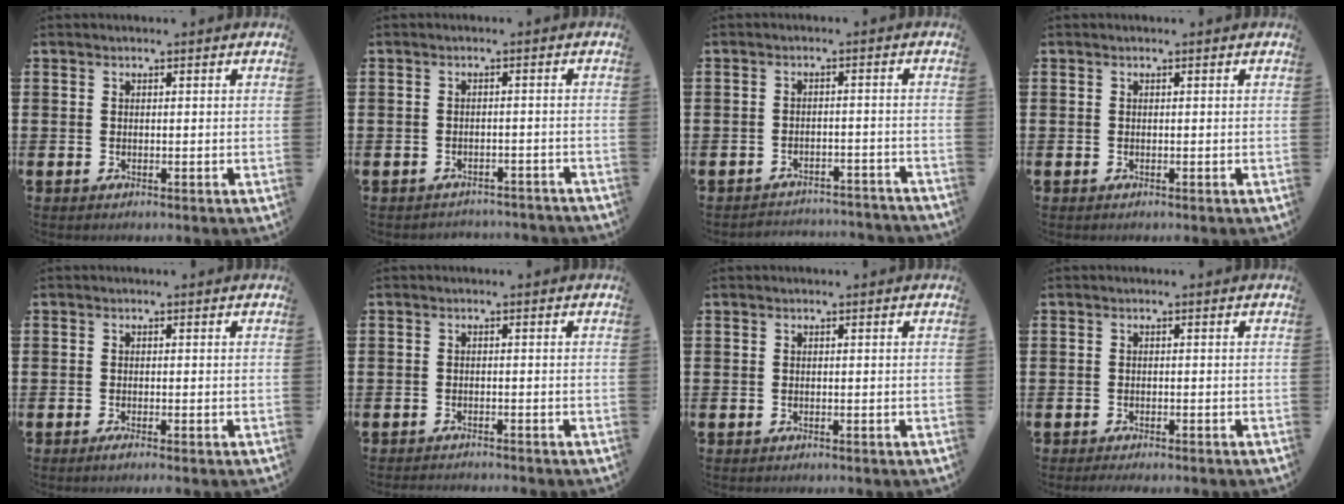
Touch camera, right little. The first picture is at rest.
{"total": 1.5, "force": [-1.5, 0.1, -0.1], "torque": [-0.003, 0.003, -0.033]}
{"total": 2.3, "force": [-2.3, 0.1, -0.2], "torque": [-0.004, 0.003, -0.052]}
{"total": 0.0}
{"total": 0.8, "force": [-0.5, 0.0, 0.7], "torque": [-0.010, -0.002, -0.009]}
{"total": 0.9, "force": [-0.9, -0.1, 0.0], "torque": [0.000, -0.001, -0.019]}
{"total": 0.0}
{"total": 0.7, "force": [-0.6, 0.0, 0.4], "torque": [-0.007, -0.001, -0.012]}